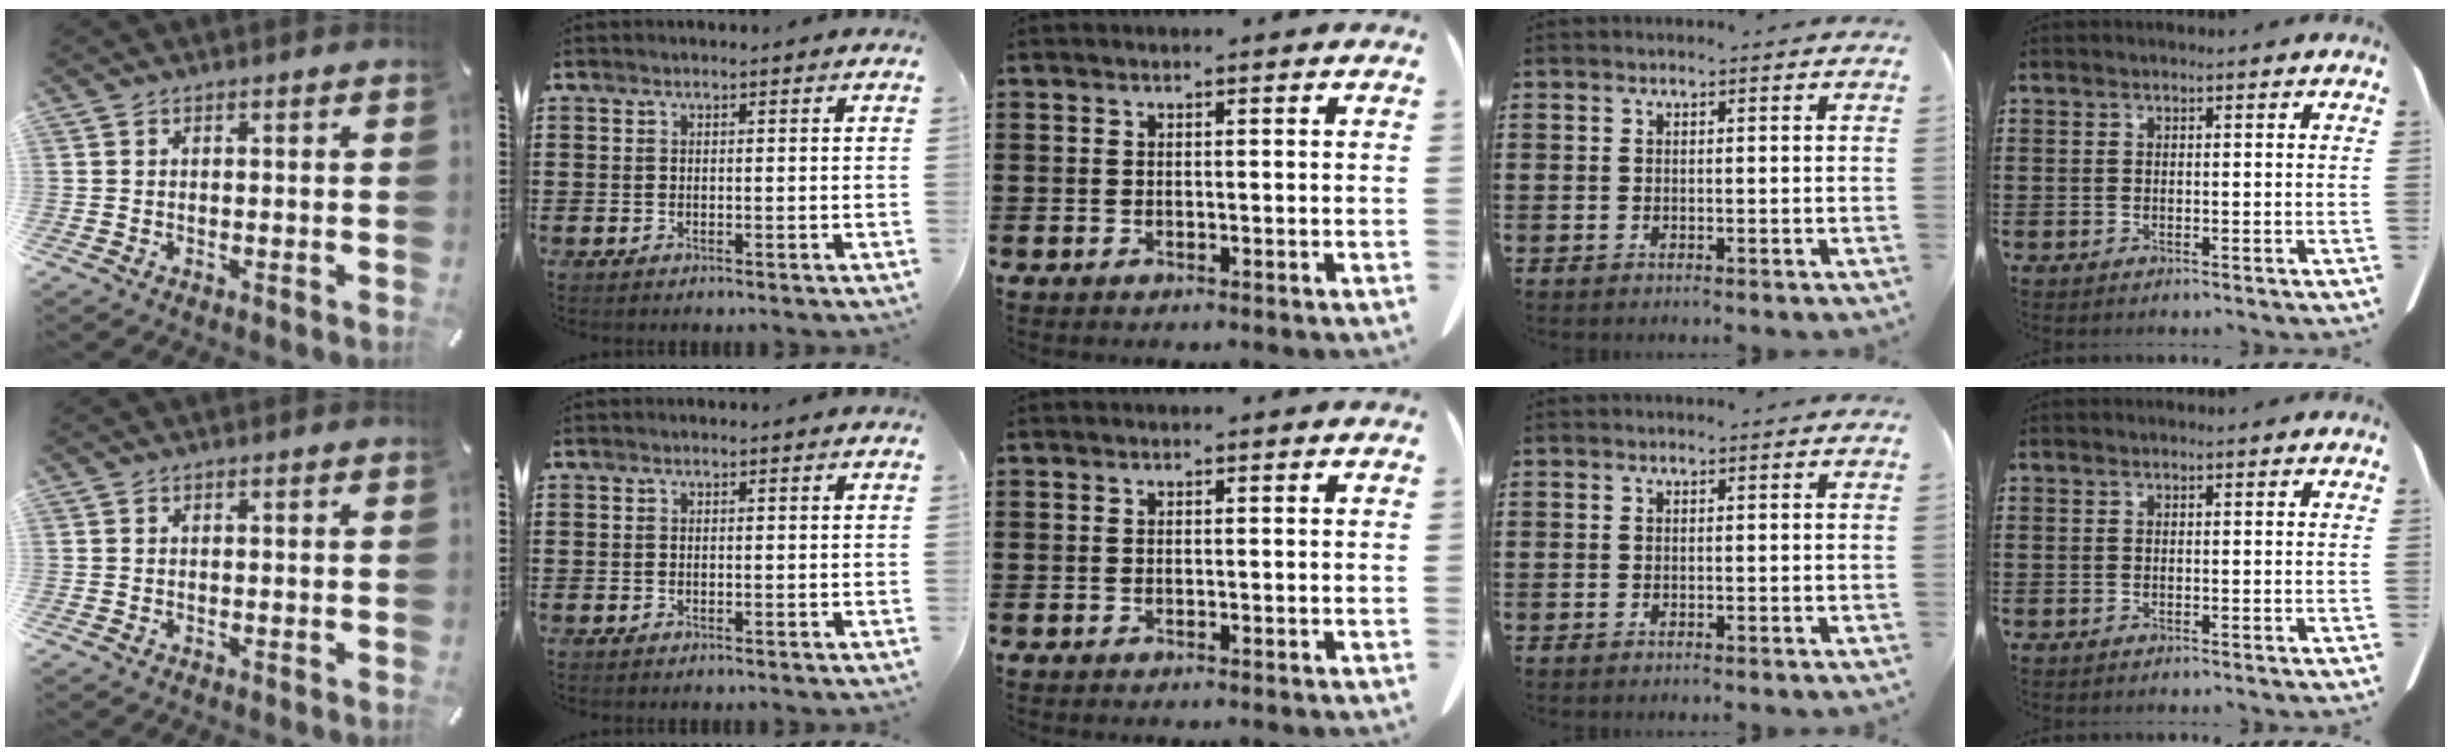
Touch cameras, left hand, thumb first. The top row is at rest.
{}